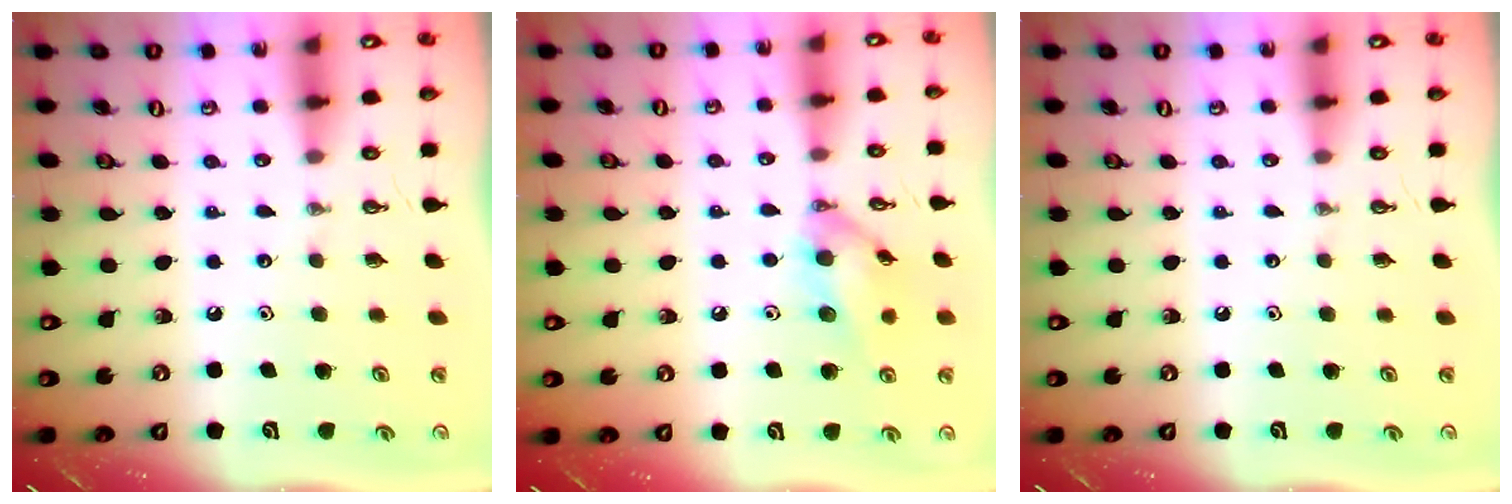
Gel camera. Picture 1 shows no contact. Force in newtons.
{"total": 11.7, "press": 11.7, "slide": 0.7}
{"total": 0.0}